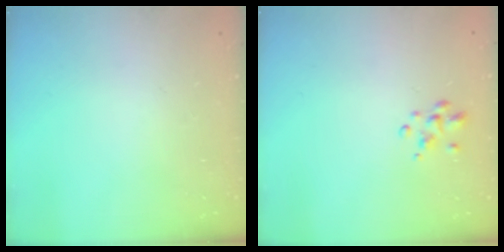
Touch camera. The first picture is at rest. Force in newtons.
{"total": 2.5, "press": 2.5, "slide": 0.4}